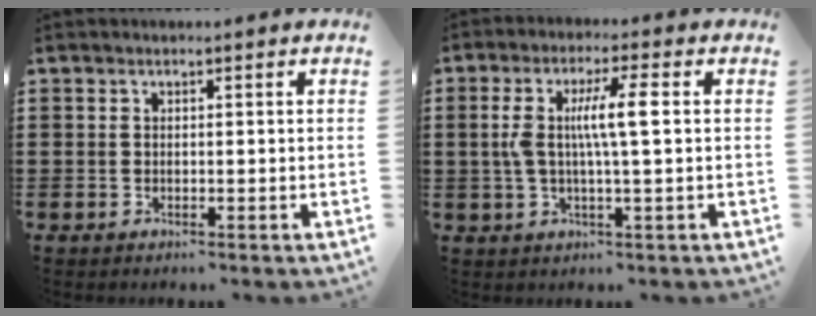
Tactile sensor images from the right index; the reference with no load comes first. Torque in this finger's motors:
{"motor_torque": [0.65, 0.02, 0.70, 0.13]}